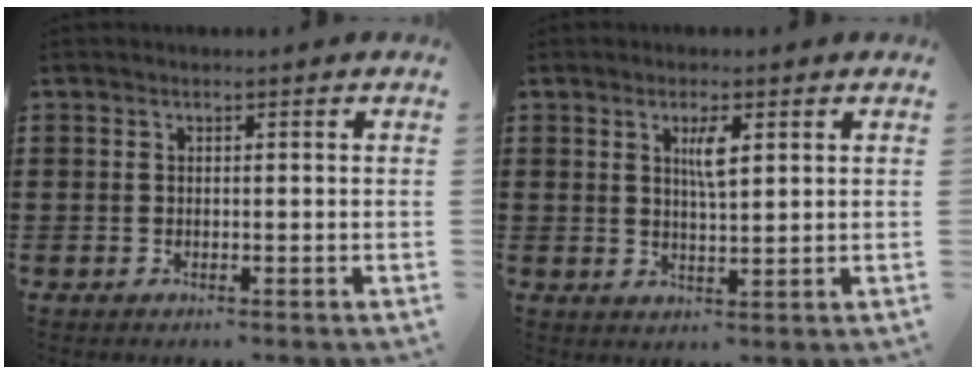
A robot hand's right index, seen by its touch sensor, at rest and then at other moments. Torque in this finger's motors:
{"motor_torque": [0.24, -0.15, 0.29, 0.11]}